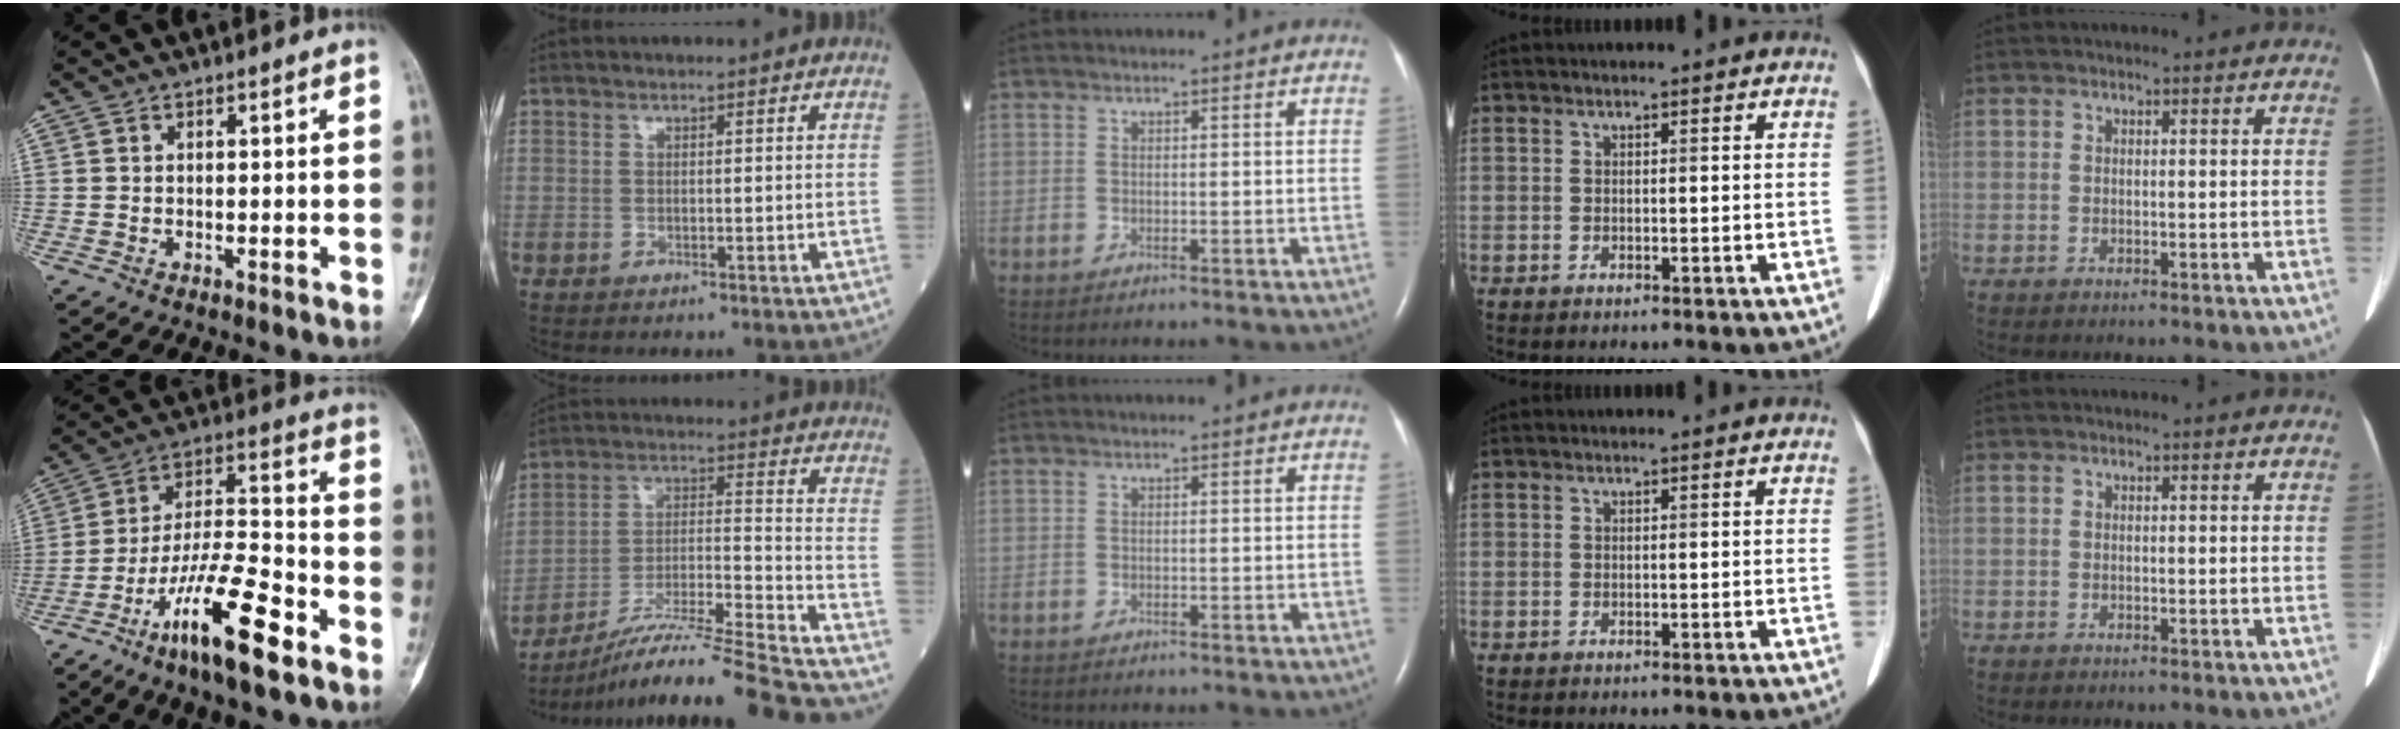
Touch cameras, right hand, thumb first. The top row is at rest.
{"thumb": {"total": 17.3, "force": [-9.8, 3.9, 13.7], "torque": [-0.253, 0.064, -0.172]}, "index": {"total": 21.2, "force": [-18.8, -1.2, 9.8], "torque": [-0.150, -0.011, -0.307]}}